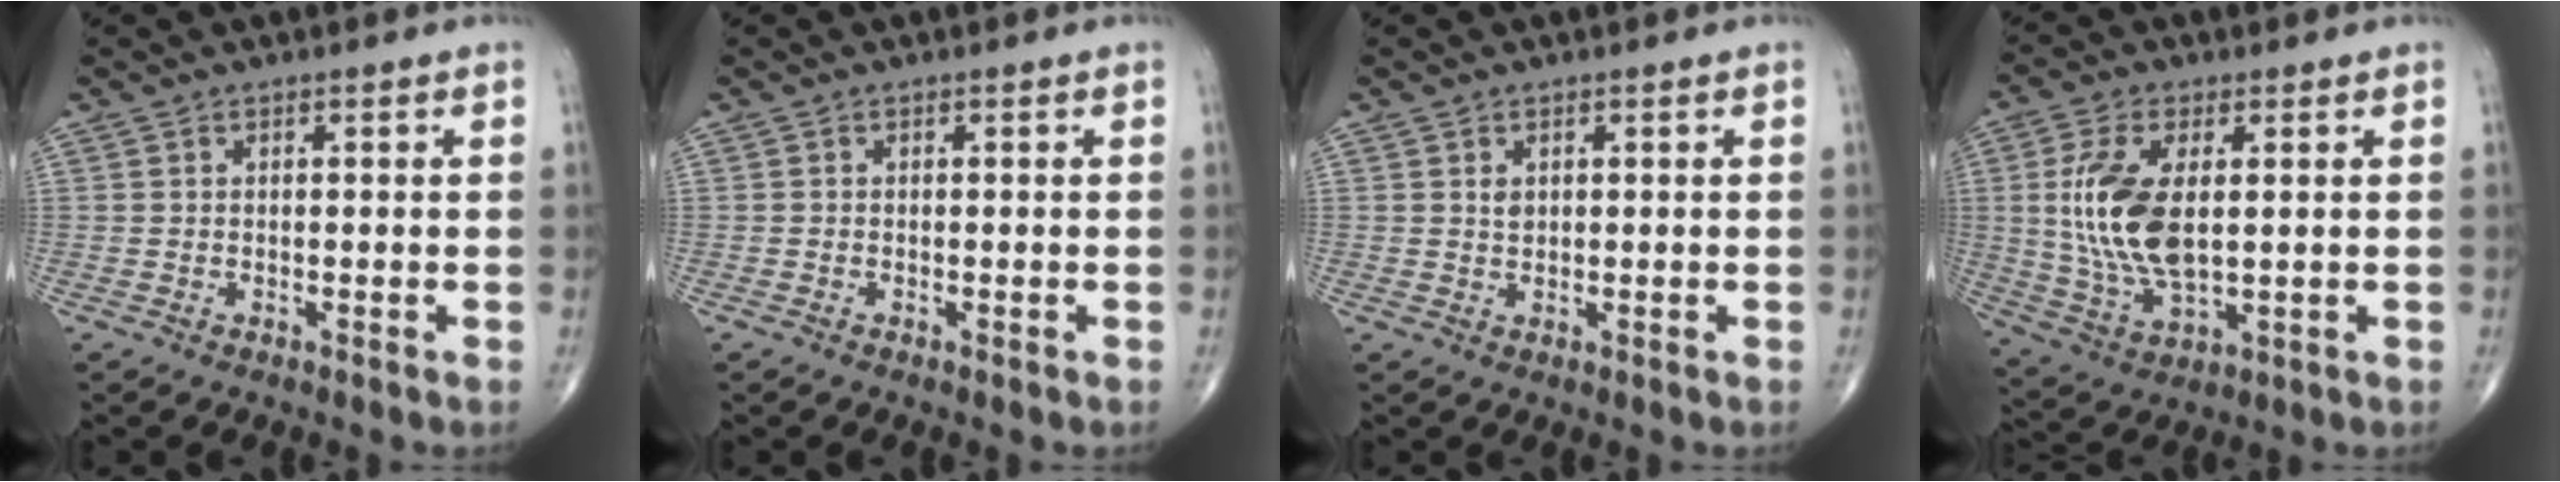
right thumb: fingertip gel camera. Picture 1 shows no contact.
{"total": 0.0}
{"total": 1.3, "force": [0.5, 0.9, 0.8], "torque": [-0.006, -0.004, 0.010]}
{"total": 13.9, "force": [1.6, 6.8, 11.9], "torque": [-0.247, -0.011, 0.039]}